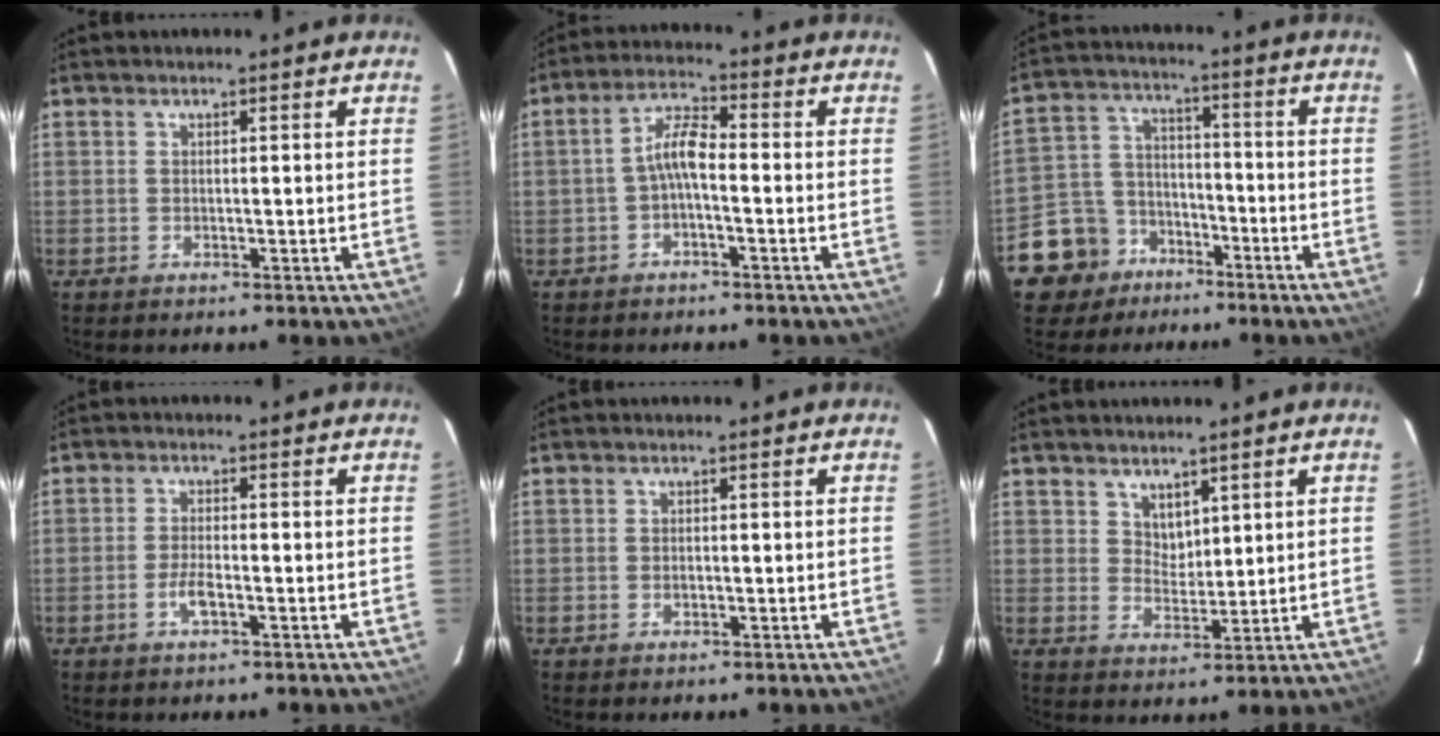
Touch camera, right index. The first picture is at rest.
{"total": 4.9, "force": [-1.5, 1.4, 4.5], "torque": [-0.092, 0.016, -0.029]}
{"total": 11.2, "force": [-7.0, 8.6, 1.8], "torque": [-0.065, 0.042, -0.109]}
{"total": 3.1, "force": [-1.5, 0.9, 2.6], "torque": [-0.058, 0.000, -0.029]}
{"total": 0.8, "force": [-0.1, 0.6, 0.6], "torque": [-0.008, 0.002, -0.001]}
{"total": 3.9, "force": [2.8, 2.4, 1.2], "torque": [-0.010, 0.002, 0.056]}